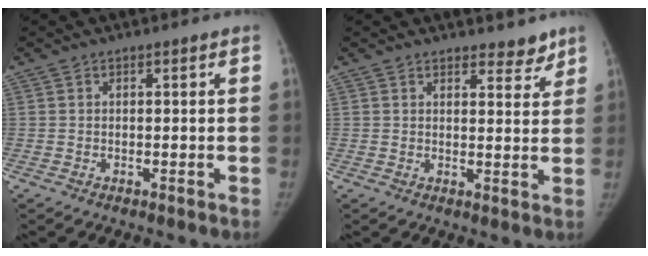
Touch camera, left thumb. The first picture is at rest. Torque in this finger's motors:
{"motor_torque": [-0.22, -0.12, -0.40, -0.02, -0.06]}